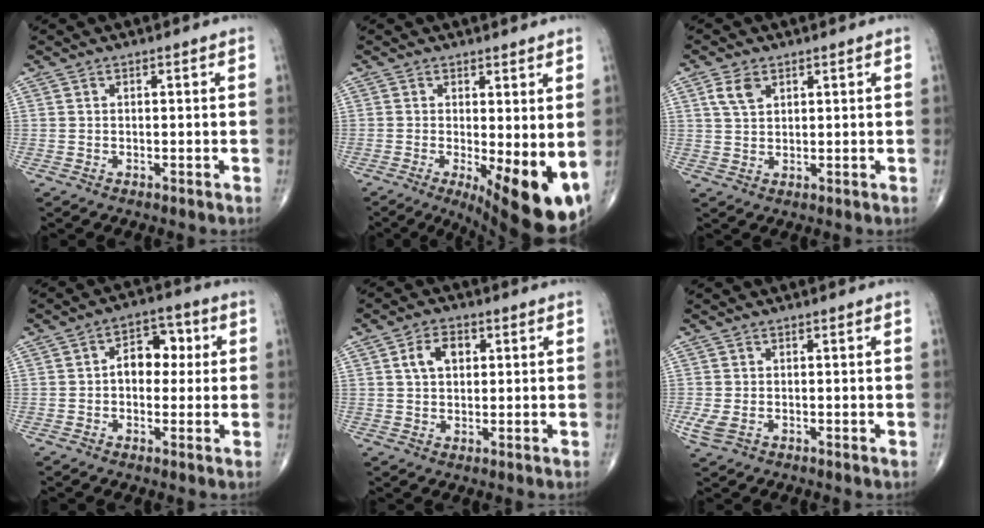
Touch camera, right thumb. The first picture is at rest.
{"total": 13.0, "force": [-2.2, 4.4, 12.1], "torque": [-0.166, -0.028, -0.020]}
{"total": 4.0, "force": [1.9, 2.4, 2.5], "torque": [-0.046, -0.002, 0.041]}
{"total": 7.8, "force": [0.8, 5.5, 5.5], "torque": [-0.046, 0.020, 0.004]}
{"total": 5.6, "force": [1.6, 3.7, 3.9], "torque": [-0.059, 0.006, 0.026]}
{"total": 2.9, "force": [-0.6, 1.7, 2.3], "torque": [-0.061, -0.005, -0.011]}